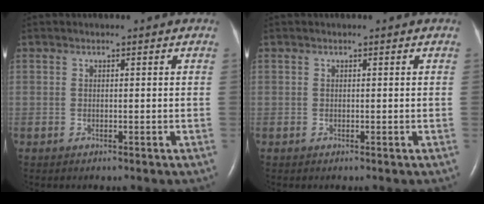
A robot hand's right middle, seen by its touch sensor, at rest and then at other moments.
{"total": 0.0}